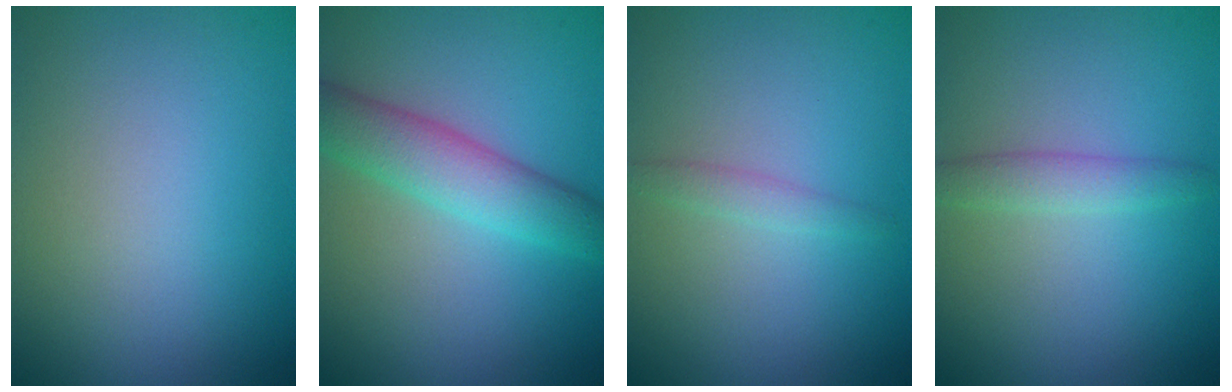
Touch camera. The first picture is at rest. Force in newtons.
{"total": 4.5, "press": 4.5, "slide": 0.1}
{"total": 1.0, "press": 1.0, "slide": 0.1}
{"total": 1.9, "press": 1.9, "slide": 0.2}